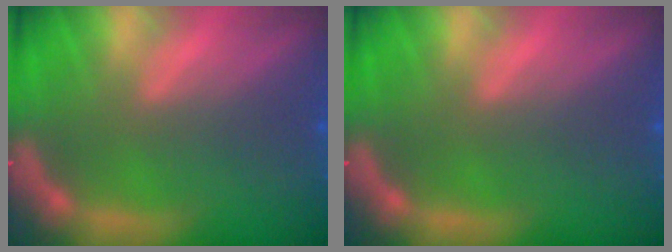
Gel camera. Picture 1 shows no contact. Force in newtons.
{"total": 0.0}